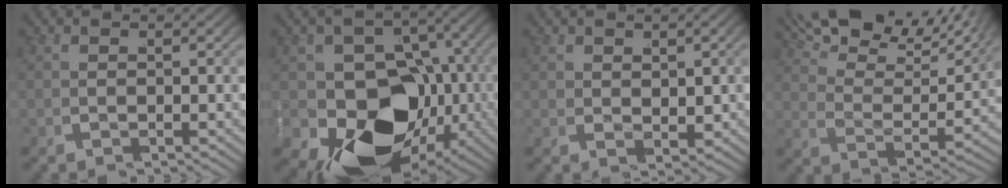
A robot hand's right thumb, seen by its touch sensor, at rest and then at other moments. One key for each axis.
{"total": 20.0, "fx": -4.9, "fy": 13.9, "fz": 13.6, "tx": -0.275, "ty": -0.097, "tz": -0.042}
{"total": 1.5, "fx": 1.3, "fy": 0.5, "fz": 0.3, "tx": -0.002, "ty": 0.004, "tz": 0.027}
{"total": 9.0, "fx": 7.1, "fy": 3.0, "fz": 4.6, "tx": -0.075, "ty": 0.033, "tz": 0.098}